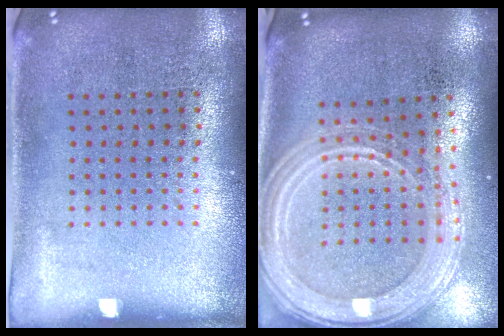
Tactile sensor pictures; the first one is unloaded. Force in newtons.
{"total": 2.3, "press": 2.1, "slide": 1.1}